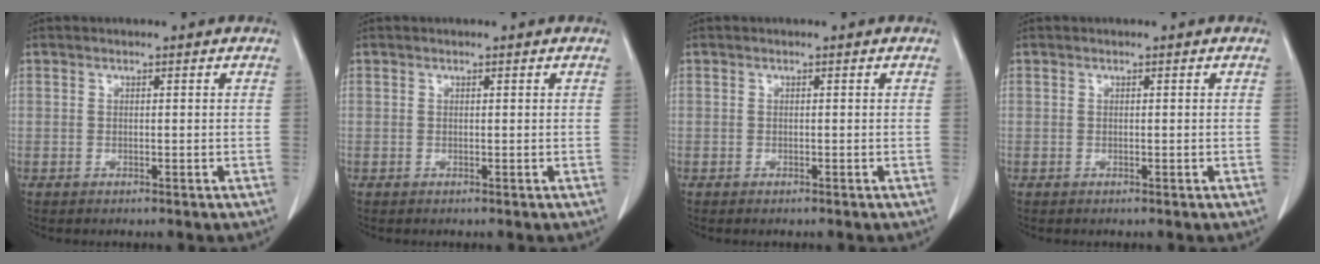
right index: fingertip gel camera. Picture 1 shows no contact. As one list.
[{"total": 0.0}, {"total": 0.0}, {"total": 0.0}]